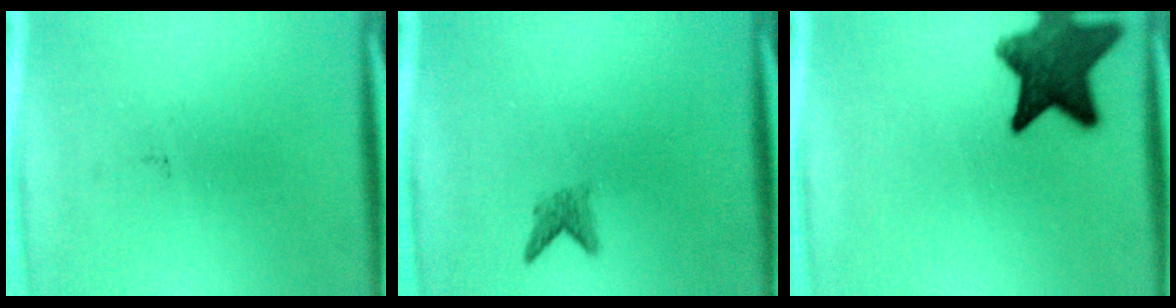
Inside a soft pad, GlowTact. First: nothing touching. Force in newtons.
{"total": 1.7}
{"total": 11.6}